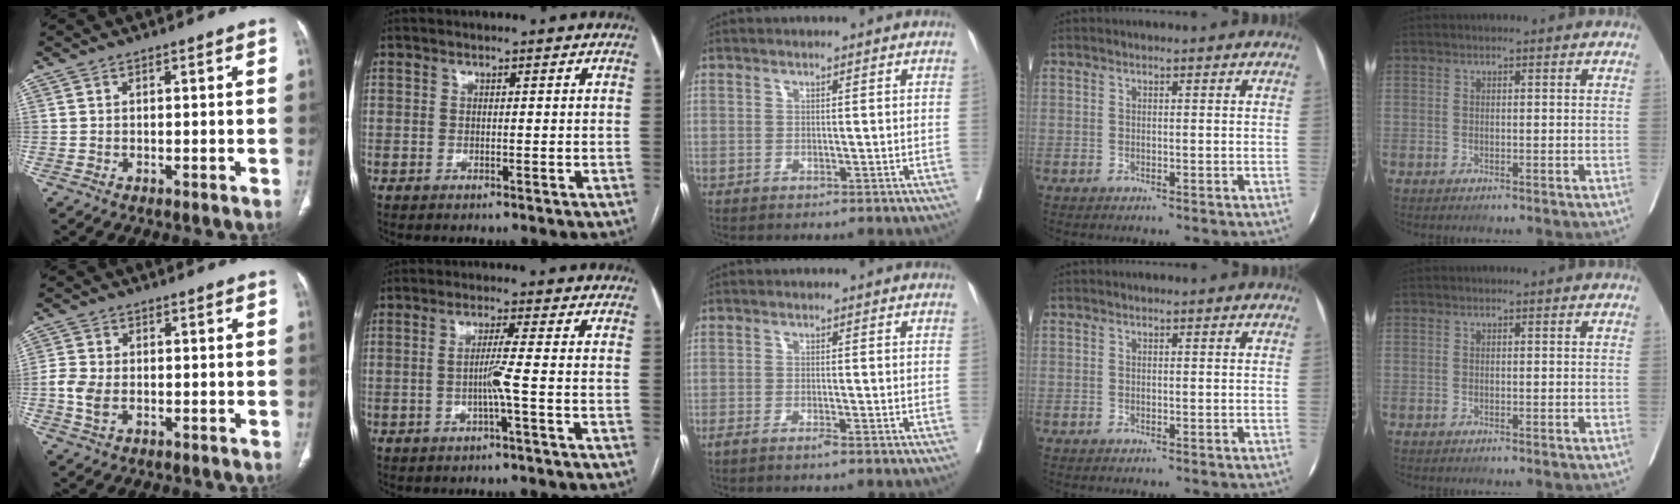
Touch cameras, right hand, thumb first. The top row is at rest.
{"thumb": {"total": 4.9, "force": [-1.0, 3.2, 3.6], "torque": [-0.088, 0.006, -0.021]}, "index": {"total": 3.5, "force": [-1.0, -1.1, 3.2], "torque": [-0.060, -0.001, -0.018]}, "middle": {"total": 1.2, "force": [-0.9, -0.1, 0.8], "torque": [-0.012, 0.000, -0.016]}}